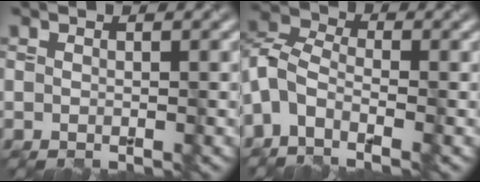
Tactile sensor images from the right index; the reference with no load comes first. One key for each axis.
{"total": 5.0, "fx": -3.0, "fy": 2.5, "fz": 3.1, "tx": -0.064, "ty": 0.006, "tz": -0.074}